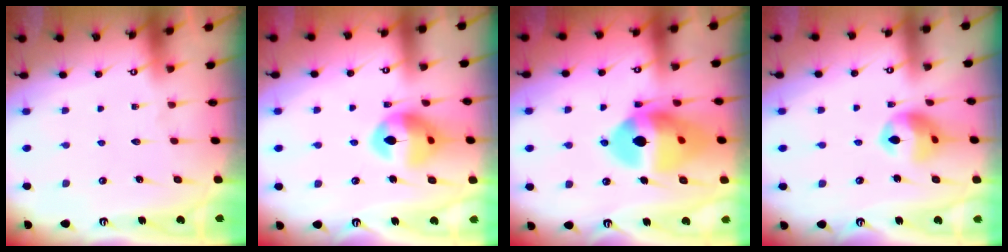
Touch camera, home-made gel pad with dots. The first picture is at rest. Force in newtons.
{"total": 14.4, "press": 14.3, "slide": 1.7}
{"total": 18.2, "press": 18.0, "slide": 2.0}
{"total": 11.2, "press": 11.2, "slide": 0.8}